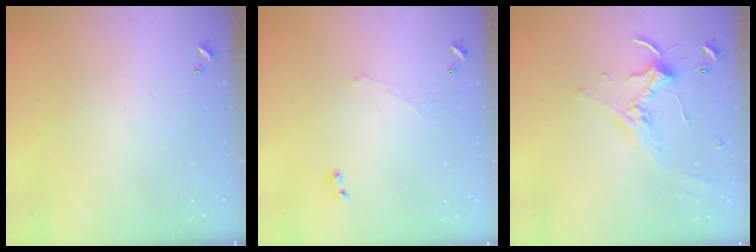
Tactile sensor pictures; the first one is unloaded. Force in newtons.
{"total": 1.1, "press": 0.7, "slide": 0.9}
{"total": 0.8, "press": 0.7, "slide": 0.4}